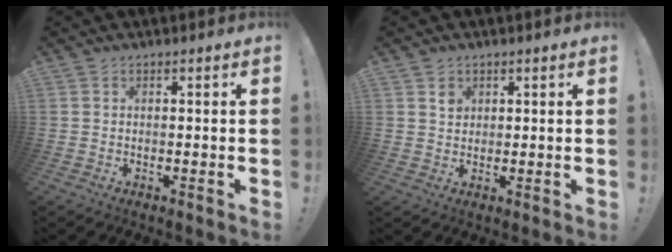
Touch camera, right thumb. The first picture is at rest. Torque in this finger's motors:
{"motor_torque": [-0.10, 0.03, -0.12, -0.03, 0.05]}